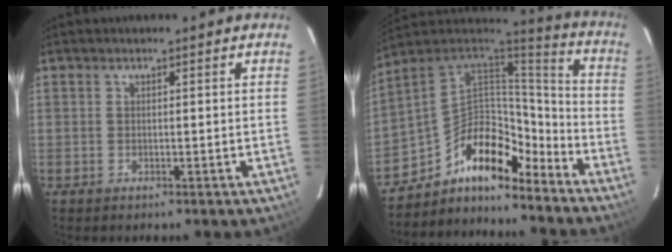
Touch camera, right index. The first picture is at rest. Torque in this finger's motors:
{"motor_torque": [0.83, -0.82, -0.05, -0.22]}